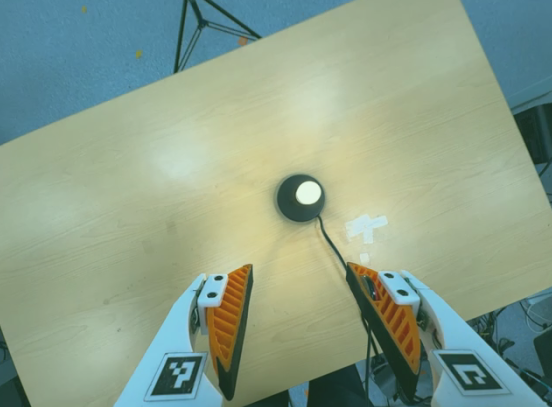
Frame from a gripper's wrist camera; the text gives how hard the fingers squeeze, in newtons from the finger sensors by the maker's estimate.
{"total": 0.0}